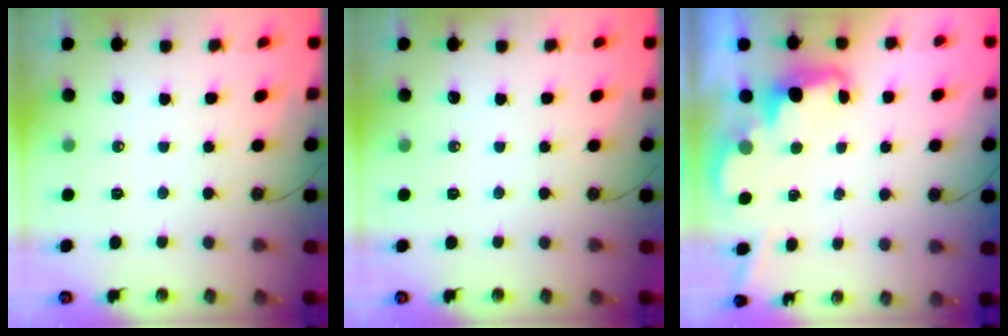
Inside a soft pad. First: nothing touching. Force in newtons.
{"total": 0.0}
{"total": 2.4, "press": 2.3, "slide": 0.5}